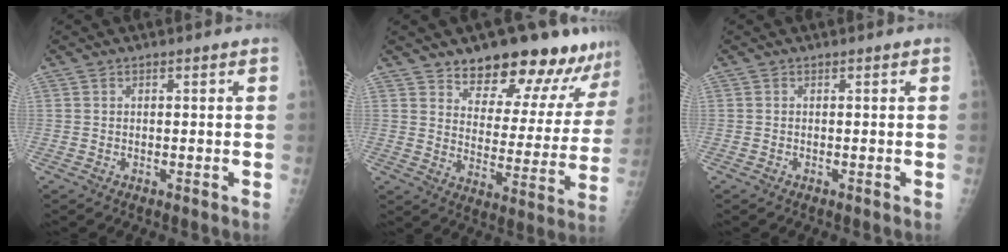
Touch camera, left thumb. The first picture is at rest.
{"total": 18.5, "force": [15.2, 6.8, 8.0], "torque": [-0.056, -0.098, 0.205]}
{"total": 0.0}